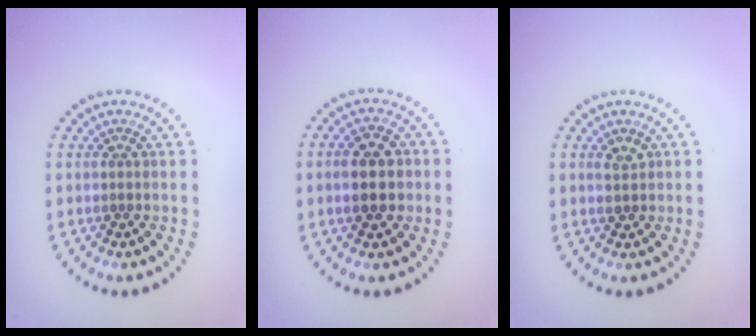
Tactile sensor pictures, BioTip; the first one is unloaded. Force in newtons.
{"total": 4.4, "press": 4.4, "slide": 0.3}
{"total": 1.5, "press": 1.4, "slide": 0.3}